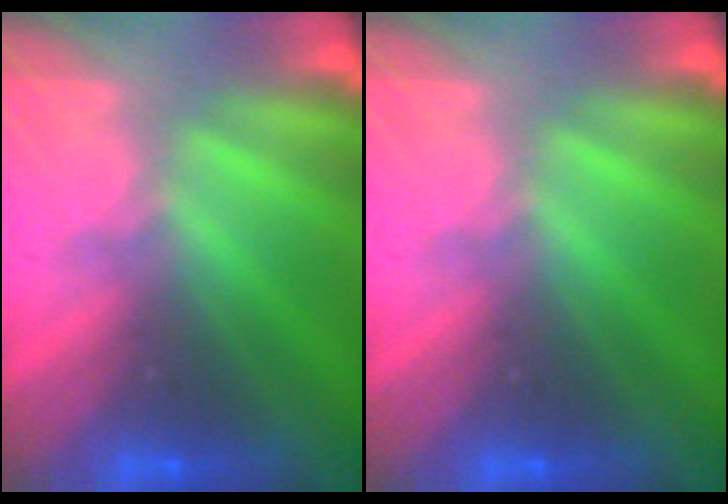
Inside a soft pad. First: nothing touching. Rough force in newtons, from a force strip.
{"total": 0.0}